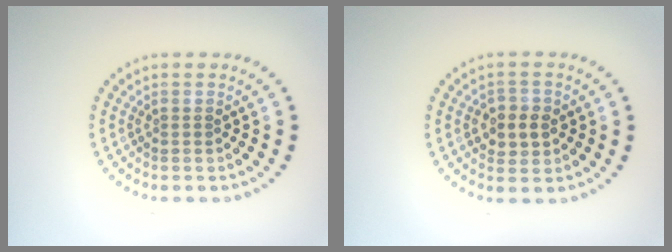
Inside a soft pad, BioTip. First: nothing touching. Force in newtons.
{"total": 2.6, "press": 2.6, "slide": 0.4}